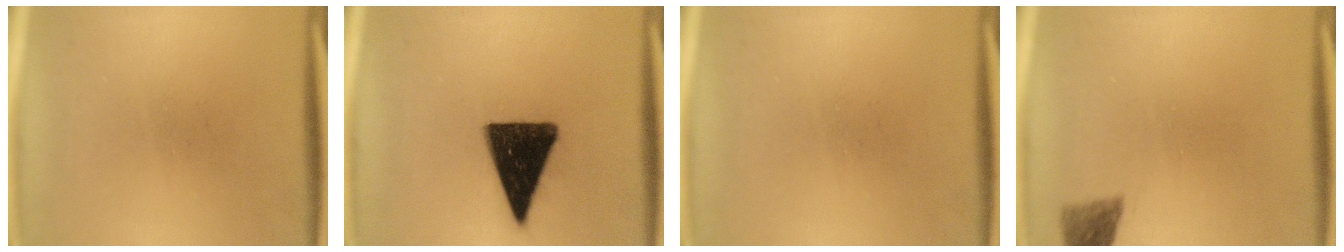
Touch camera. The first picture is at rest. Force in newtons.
{"total": 15.2}
{"total": 0.0}
{"total": 2.8}